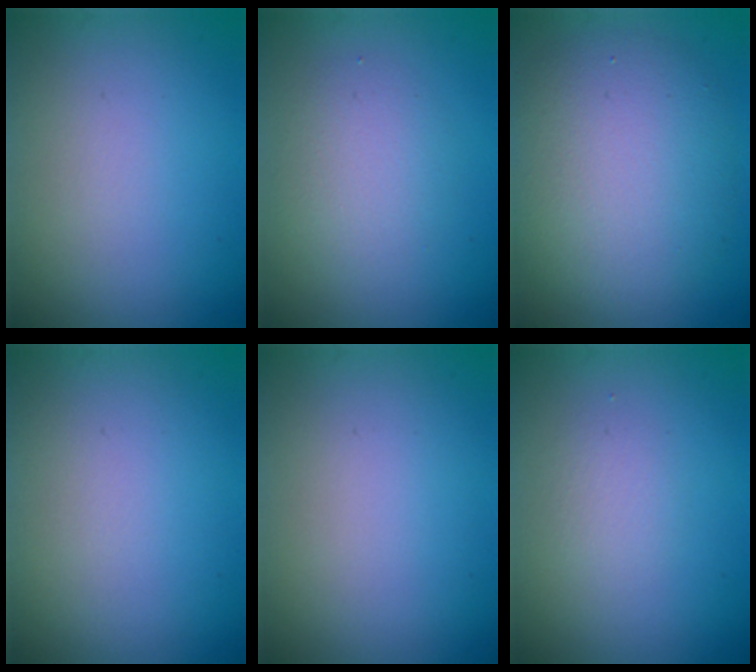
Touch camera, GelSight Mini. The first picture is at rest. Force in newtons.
{"total": 2.7, "press": 2.7, "slide": 0.2}
{"total": 7.6, "press": 7.6, "slide": 0.6}
{"total": 0.0}
{"total": 0.0}
{"total": 1.2, "press": 1.2, "slide": 0.0}